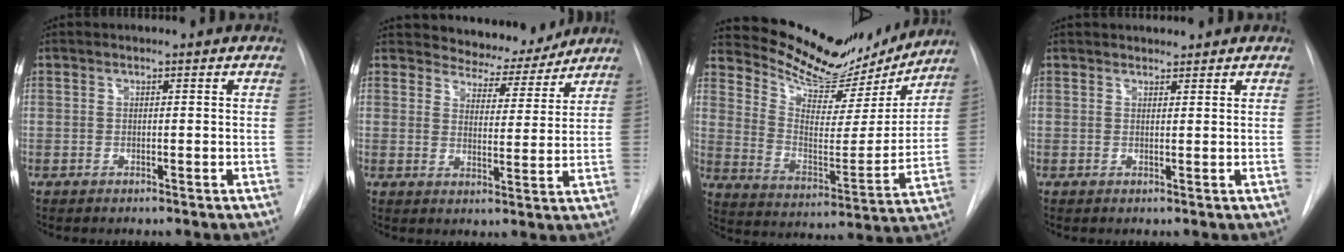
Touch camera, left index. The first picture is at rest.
{"total": 7.6, "force": [7.2, 2.2, 0.1], "torque": [0.002, -0.014, 0.097]}
{"total": 18.3, "force": [17.1, 5.0, 4.4], "torque": [-0.069, -0.035, 0.249]}
{"total": 3.1, "force": [2.9, 0.9, 0.5], "torque": [-0.005, 0.017, 0.042]}